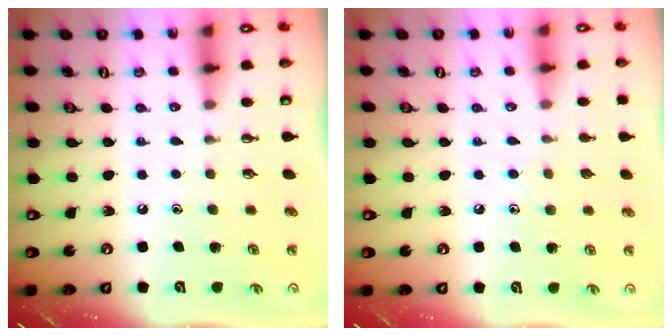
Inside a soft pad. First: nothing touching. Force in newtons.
{"total": 5.1, "press": 5.0, "slide": 0.6}